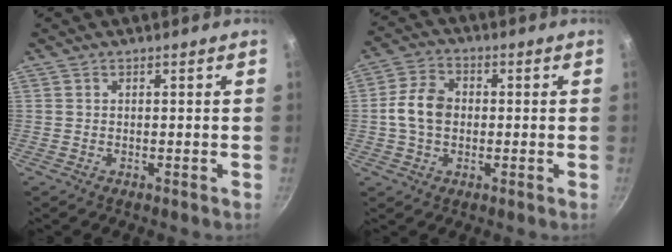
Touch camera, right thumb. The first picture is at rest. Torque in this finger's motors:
{"motor_torque": [0.95, 1.64, 0.85, -0.45, 0.05]}